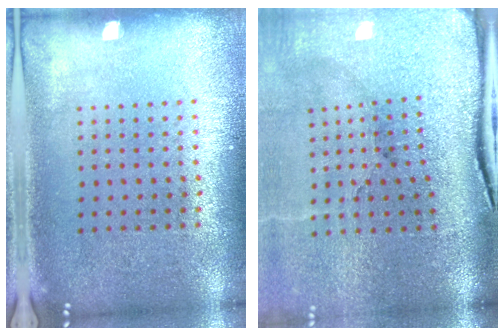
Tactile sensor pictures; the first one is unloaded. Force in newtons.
{"total": 5.1, "press": 4.0, "slide": 3.1}